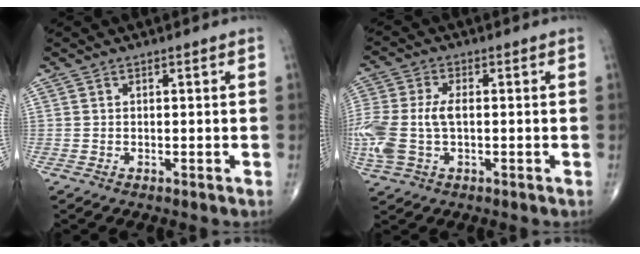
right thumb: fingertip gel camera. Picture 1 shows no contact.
{"total": 12.8, "force": [-0.9, 7.5, 10.3], "torque": [-0.276, 0.006, -0.013]}